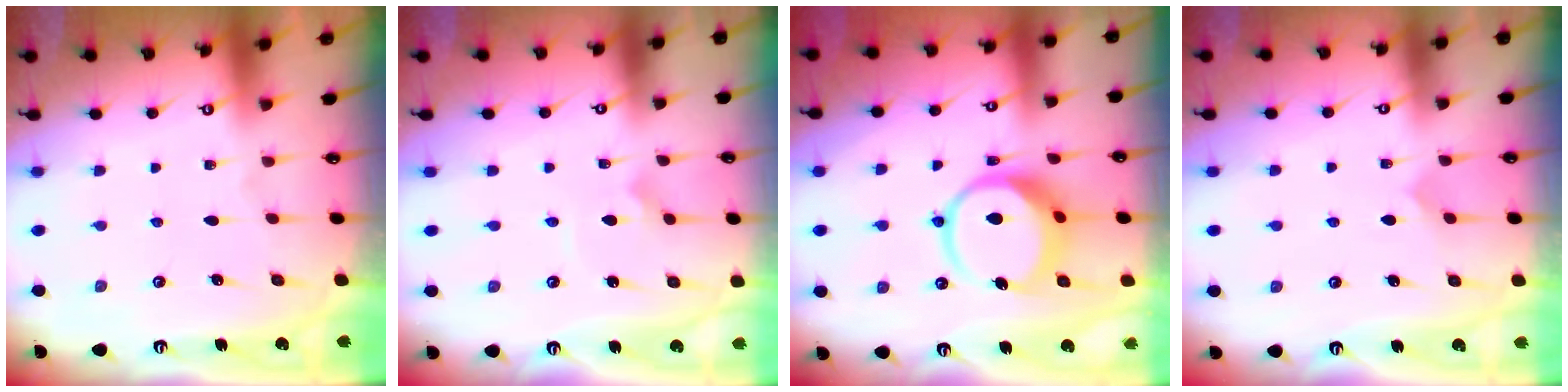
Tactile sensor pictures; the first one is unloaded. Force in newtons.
{"total": 1.6, "press": 1.6, "slide": 0.0}
{"total": 11.1, "press": 11.0, "slide": 1.4}
{"total": 4.6, "press": 4.6, "slide": 0.4}